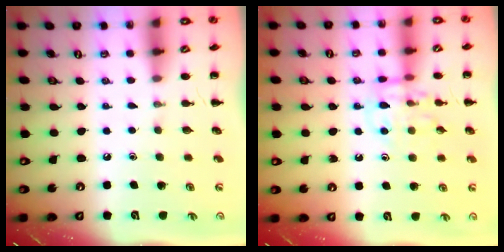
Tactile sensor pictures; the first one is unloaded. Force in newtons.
{"total": 12.2, "press": 12.1, "slide": 0.9}